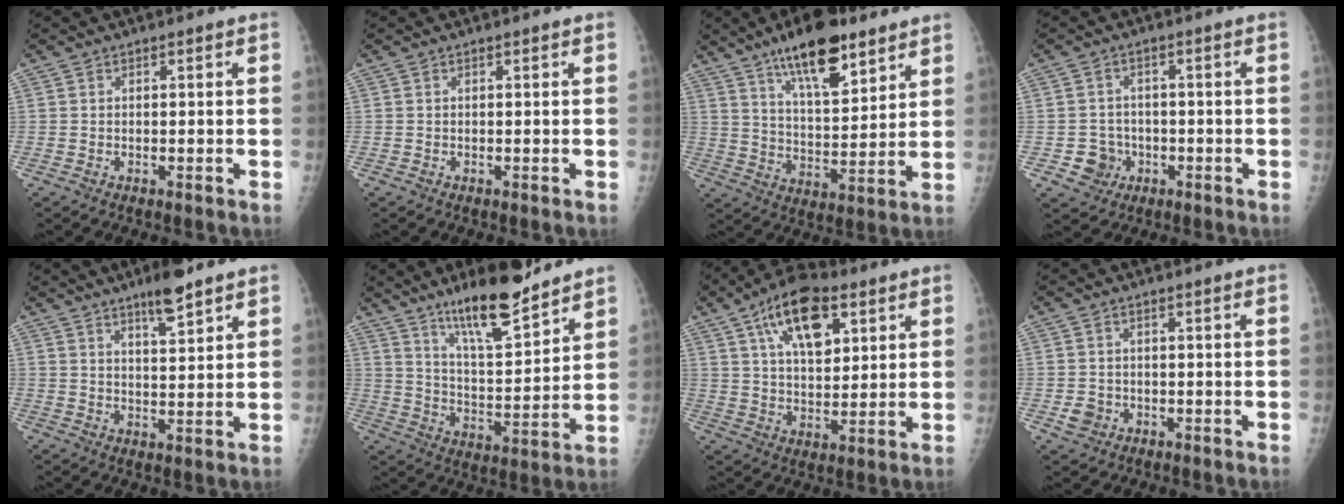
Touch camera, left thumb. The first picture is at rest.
{"total": 0.0}
{"total": 16.0, "force": [10.2, 5.7, 10.9], "torque": [-0.147, -0.053, 0.172]}
{"total": 4.7, "force": [-1.6, 4.4, 0.8], "torque": [0.016, 0.012, -0.021]}
{"total": 6.9, "force": [4.9, 1.3, 4.7], "torque": [-0.068, -0.029, 0.080]}
{"total": 15.3, "force": [11.4, 3.5, 9.5], "torque": [-0.135, -0.078, 0.198]}
{"total": 15.0, "force": [7.0, 7.5, 11.0], "torque": [-0.153, -0.013, 0.118]}
{"total": 2.6, "force": [-0.8, 2.3, 0.9], "torque": [-0.006, 0.003, -0.008]}